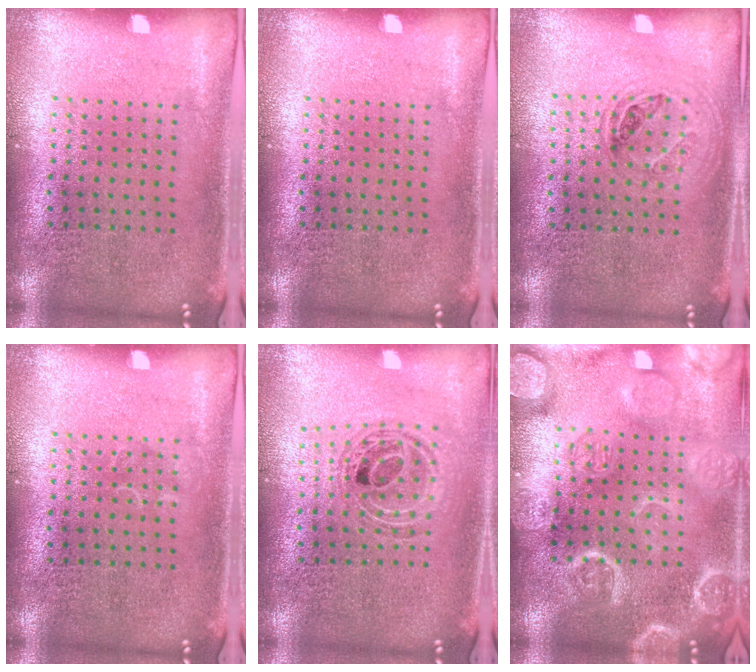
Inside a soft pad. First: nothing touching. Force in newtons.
{"total": 0.0}
{"total": 1.0, "press": 0.9, "slide": 0.3}
{"total": 0.5, "press": 0.5, "slide": 0.1}
{"total": 0.9, "press": 0.9, "slide": 0.1}
{"total": 6.3, "press": 6.2, "slide": 0.8}